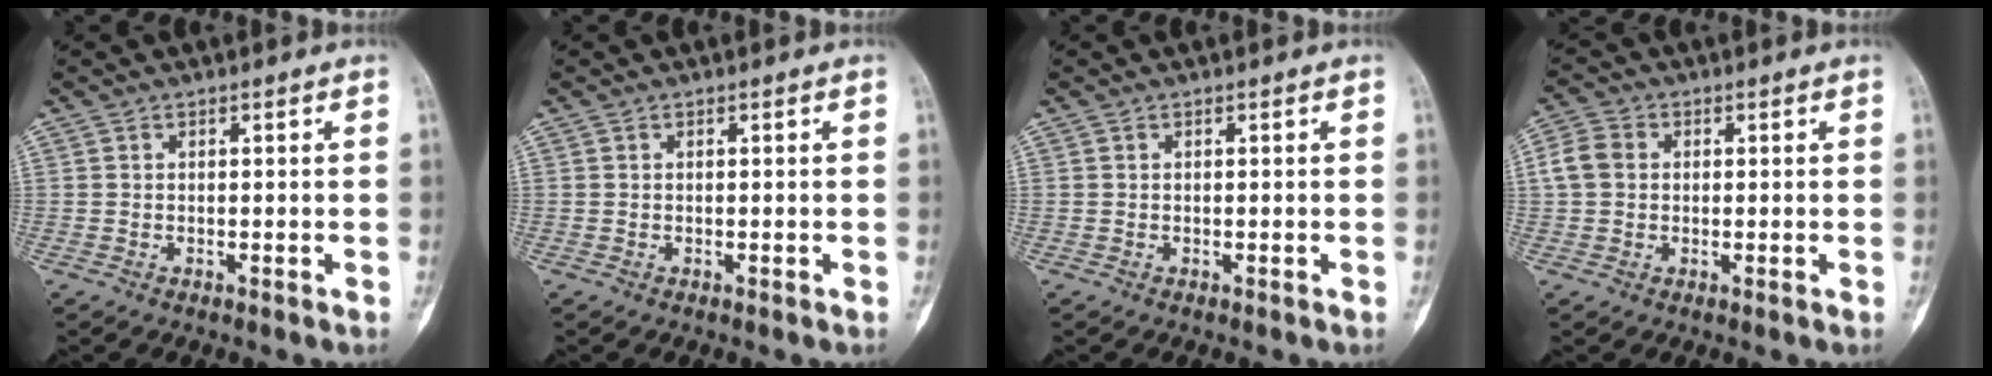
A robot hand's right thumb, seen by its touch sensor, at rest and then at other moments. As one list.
[{"total": 0.0}, {"total": 0.0}, {"total": 5.0, "force": [0.5, 4.2, 2.8], "torque": [-0.056, 0.013, 0.003]}]